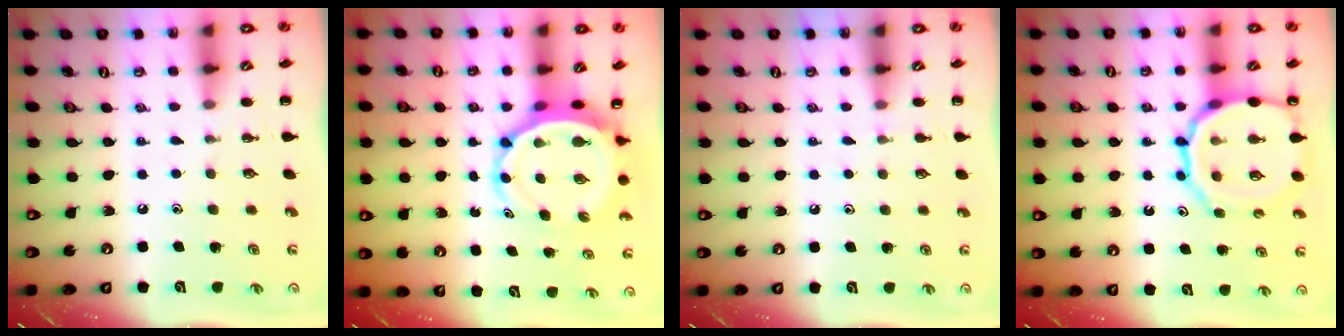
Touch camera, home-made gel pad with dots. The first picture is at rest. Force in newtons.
{"total": 6.4, "press": 6.1, "slide": 2.1}
{"total": 3.3, "press": 3.1, "slide": 1.2}
{"total": 16.4, "press": 16.3, "slide": 1.9}